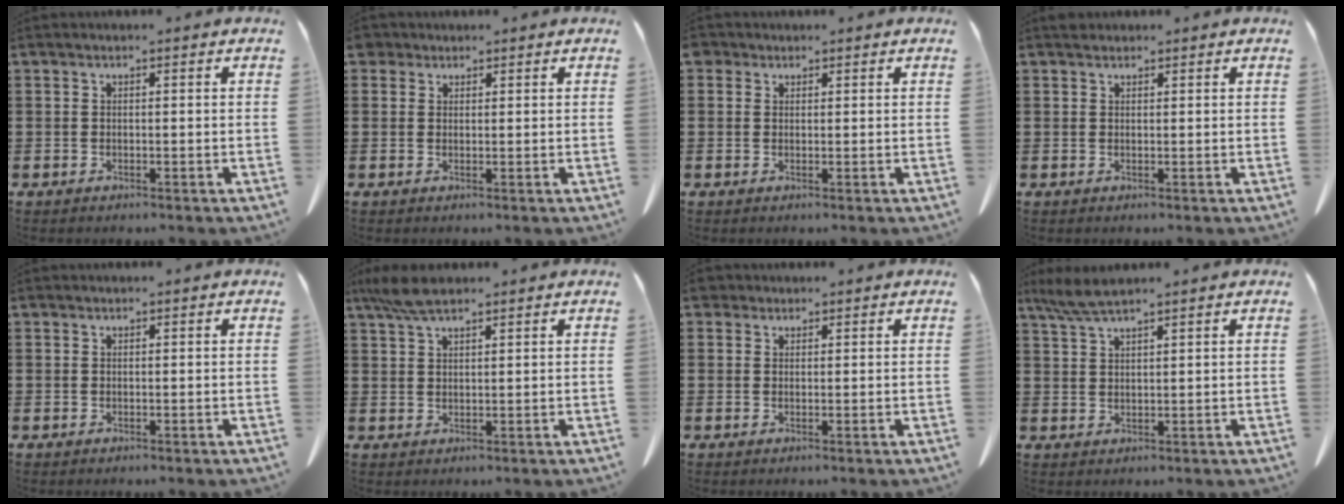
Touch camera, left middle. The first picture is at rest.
{"total": 1.9, "force": [1.5, 1.2, 0.4], "torque": [-0.015, 0.007, 0.029]}
{"total": 1.5, "force": [1.0, 1.1, 0.3], "torque": [-0.013, 0.005, 0.020]}
{"total": 0.9, "force": [0.8, 0.4, 0.1], "torque": [-0.004, 0.002, 0.017]}
{"total": 0.0}
{"total": 5.0, "force": [3.5, 1.4, 3.2], "torque": [-0.072, 0.002, 0.066]}
{"total": 2.0, "force": [1.5, 1.2, 0.7], "torque": [-0.021, 0.008, 0.029]}
{"total": 3.8, "force": [3.0, 0.3, 2.3], "torque": [-0.052, -0.003, 0.056]}